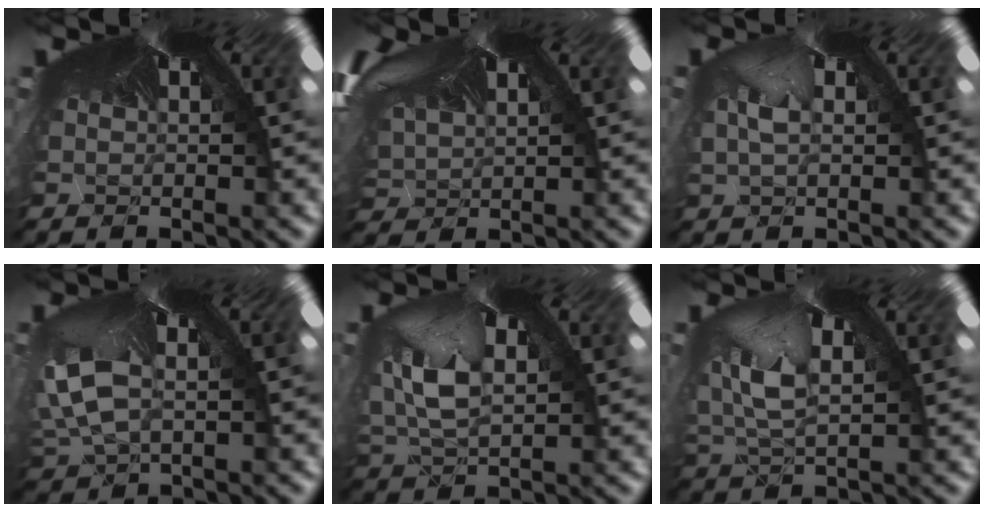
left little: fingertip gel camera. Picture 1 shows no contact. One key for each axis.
{"total": 1.4, "fx": 0.6, "fy": 1.3, "fz": 0.3, "tx": -0.030, "ty": -0.012, "tz": 0.029}
{"total": 2.1, "fx": -1.1, "fy": 1.6, "fz": 0.8, "tx": -0.036, "ty": -0.004, "tz": 0.009}
{"total": 4.5, "fx": -4.1, "fy": 1.5, "fz": -0.8, "tx": -0.042, "ty": -0.066, "tz": -0.030}
{"total": 2.9, "fx": -1.9, "fy": 2.0, "fz": -0.6, "tx": -0.029, "ty": -0.040, "tz": -0.003}
{"total": 3.1, "fx": -2.6, "fy": 1.7, "fz": -0.6, "tx": -0.035, "ty": -0.053, "tz": -0.005}